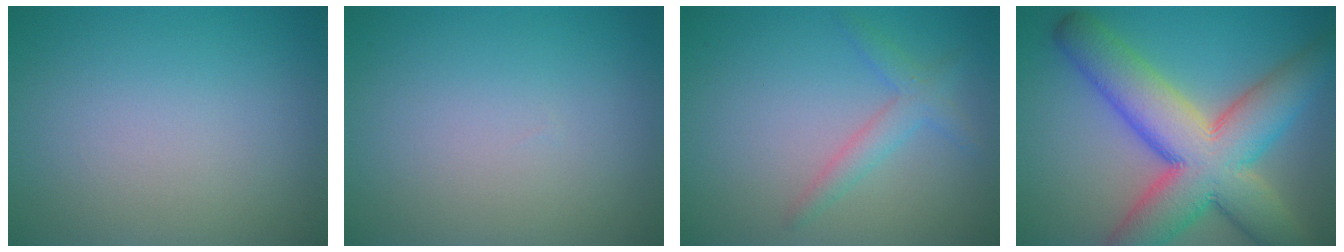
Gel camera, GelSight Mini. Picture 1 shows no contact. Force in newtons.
{"total": 0.0}
{"total": 2.2, "press": 2.2, "slide": 0.0}
{"total": 12.1, "press": 12.1, "slide": 0.7}